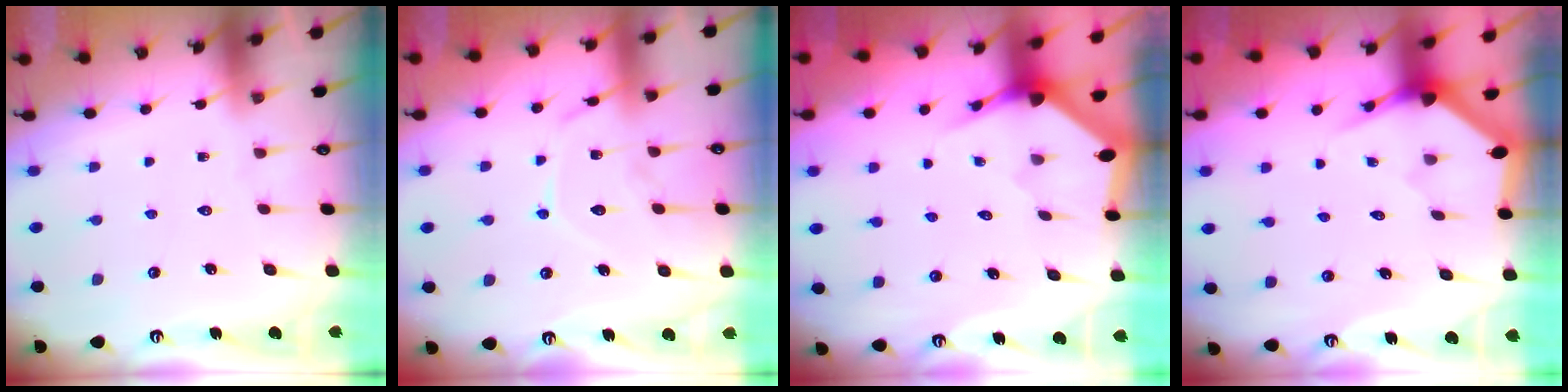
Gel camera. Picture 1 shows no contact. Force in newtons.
{"total": 12.0, "press": 12.0, "slide": 0.9}
{"total": 3.0, "press": 3.0, "slide": 0.1}
{"total": 3.1, "press": 3.1, "slide": 0.3}